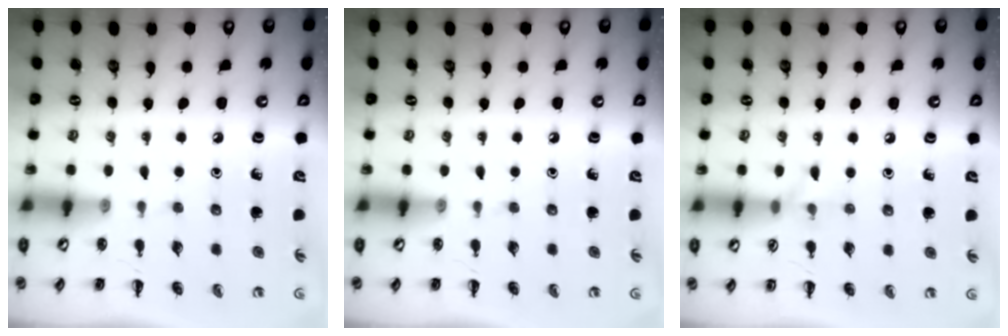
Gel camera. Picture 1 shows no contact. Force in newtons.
{"total": 0.0}
{"total": 5.4, "press": 5.2, "slide": 1.5}